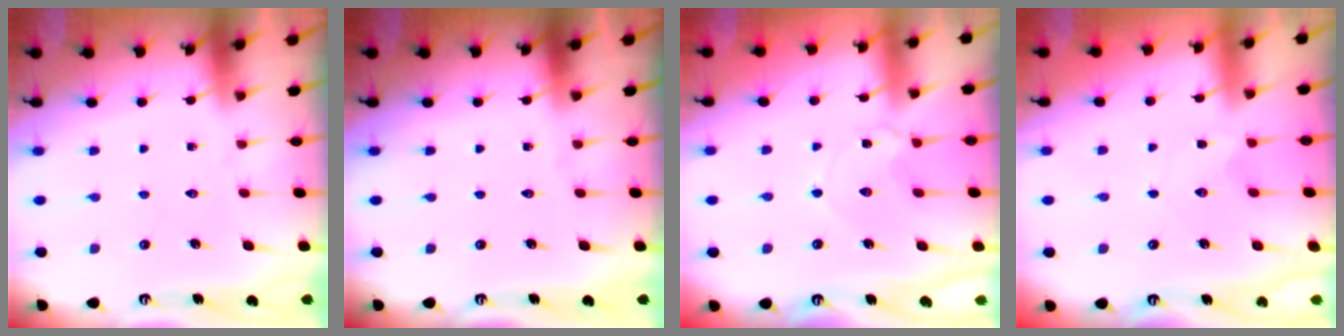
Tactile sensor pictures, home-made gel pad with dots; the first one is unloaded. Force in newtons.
{"total": 0.0}
{"total": 2.3, "press": 2.3, "slide": 0.3}
{"total": 2.1, "press": 2.1, "slide": 0.3}